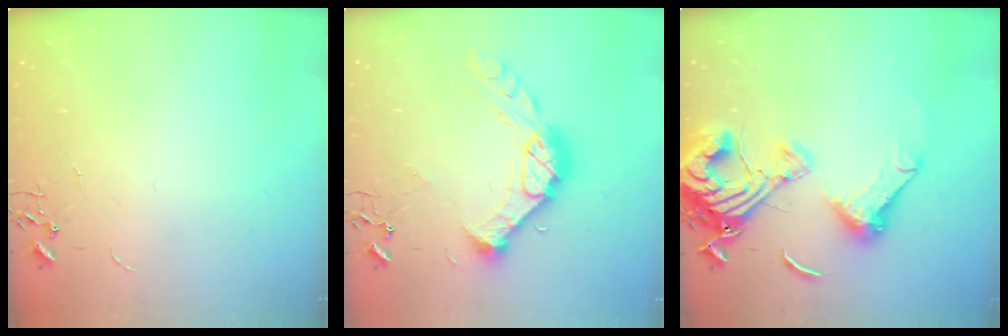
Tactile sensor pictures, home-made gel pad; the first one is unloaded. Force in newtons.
{"total": 17.4, "press": 17.3, "slide": 1.6}
{"total": 18.8, "press": 18.7, "slide": 1.8}